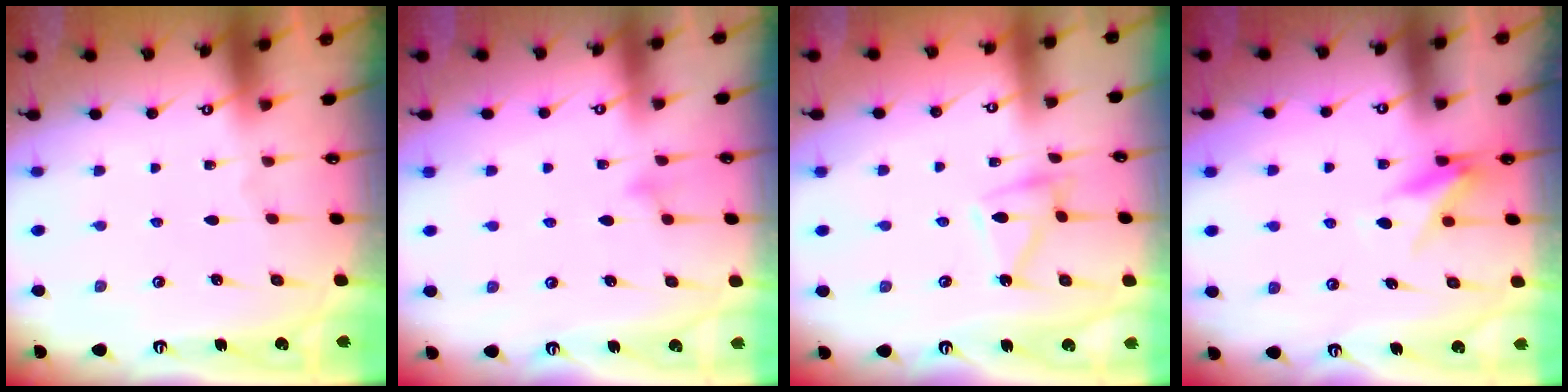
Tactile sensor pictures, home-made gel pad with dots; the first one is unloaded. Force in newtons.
{"total": 7.1, "press": 7.1, "slide": 0.5}
{"total": 8.7, "press": 8.7, "slide": 0.3}
{"total": 9.0, "press": 8.9, "slide": 1.3}